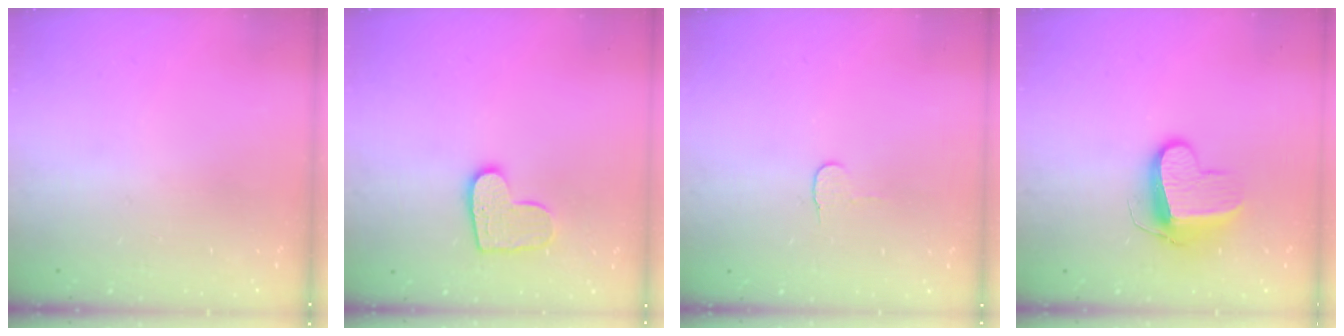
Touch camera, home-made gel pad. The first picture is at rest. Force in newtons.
{"total": 10.8, "press": 10.8, "slide": 0.7}
{"total": 4.9, "press": 4.9, "slide": 0.5}
{"total": 10.7, "press": 10.7, "slide": 0.5}